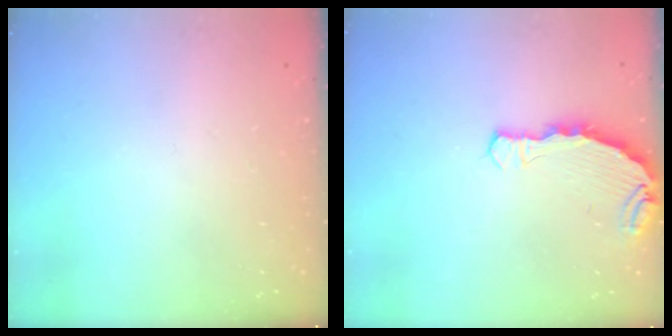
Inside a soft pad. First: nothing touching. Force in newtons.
{"total": 5.1, "press": 4.9, "slide": 1.3}